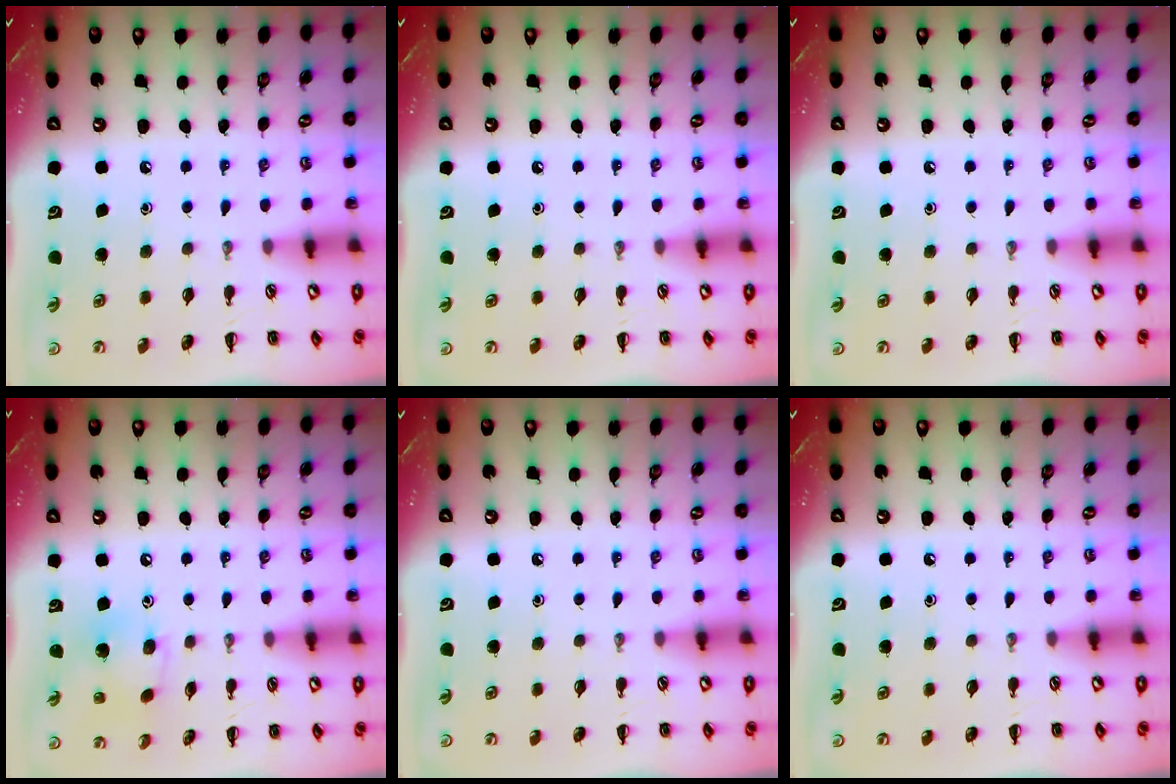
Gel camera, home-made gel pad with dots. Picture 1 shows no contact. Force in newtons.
{"total": 0.0}
{"total": 0.0}
{"total": 7.2, "press": 6.9, "slide": 2.0}
{"total": 0.0}
{"total": 0.0}